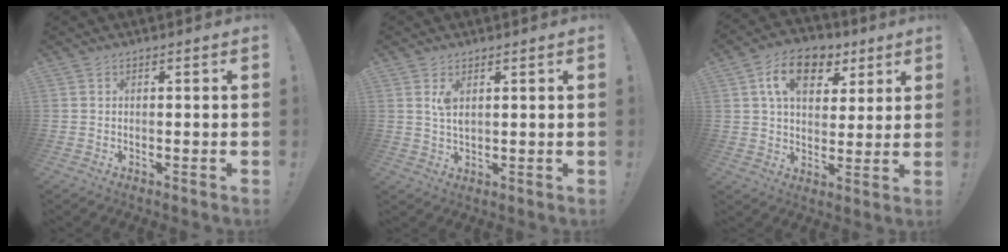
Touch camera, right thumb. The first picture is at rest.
{"total": 3.4, "force": [1.5, 1.3, 2.8], "torque": [-0.049, -0.005, 0.025]}
{"total": 13.2, "force": [6.2, 8.7, 7.8], "torque": [-0.119, -0.016, 0.114]}